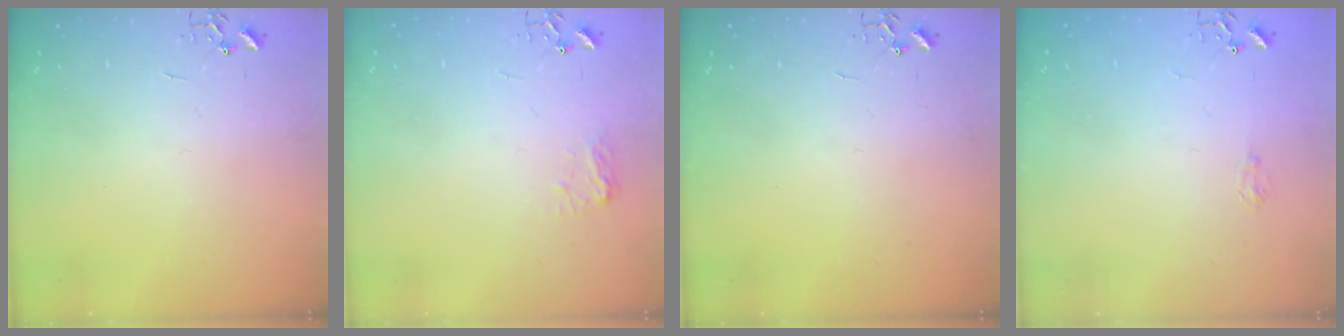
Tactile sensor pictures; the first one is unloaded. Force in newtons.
{"total": 6.6, "press": 6.6, "slide": 0.2}
{"total": 0.0}
{"total": 3.8, "press": 3.8, "slide": 0.5}